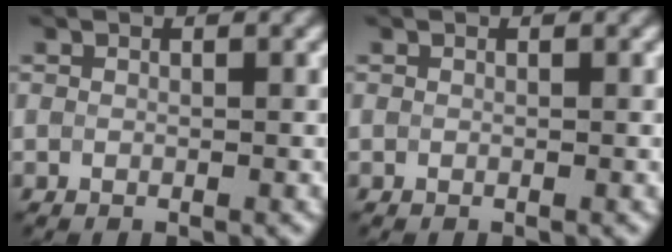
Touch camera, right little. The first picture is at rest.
{"total": 0.0}